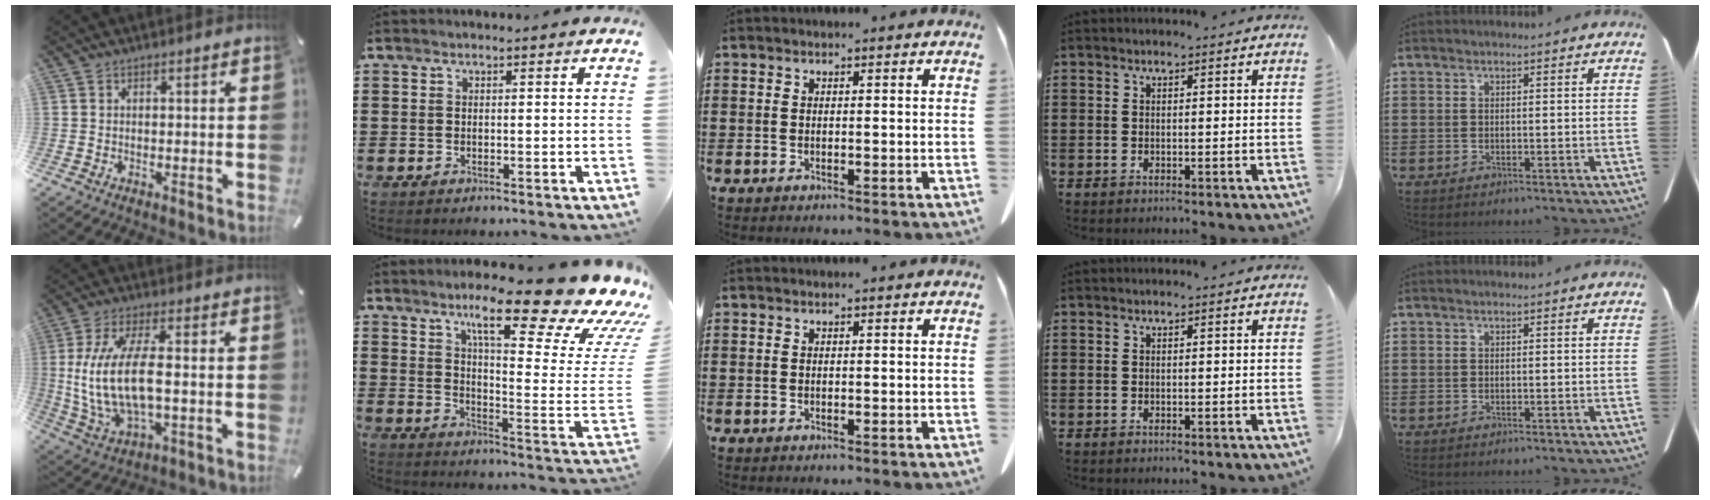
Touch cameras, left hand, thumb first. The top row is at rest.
{"thumb": {"total": 14.8, "force": [0.4, 6.7, 13.2], "torque": [-0.286, -0.011, 0.006]}, "index": {"total": 18.9, "force": [13.3, 2.9, 13.1], "torque": [-0.223, -0.080, 0.212]}}